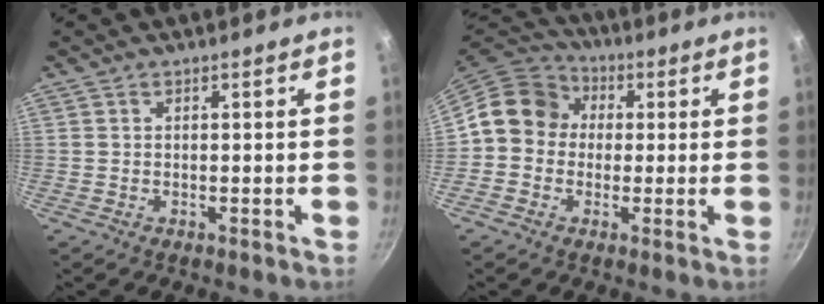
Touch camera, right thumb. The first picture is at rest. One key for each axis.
{"total": 11.1, "fx": 0.9, "fy": 9.9, "fz": 5.1, "tx": -0.052, "ty": 0.025, "tz": -0.010}